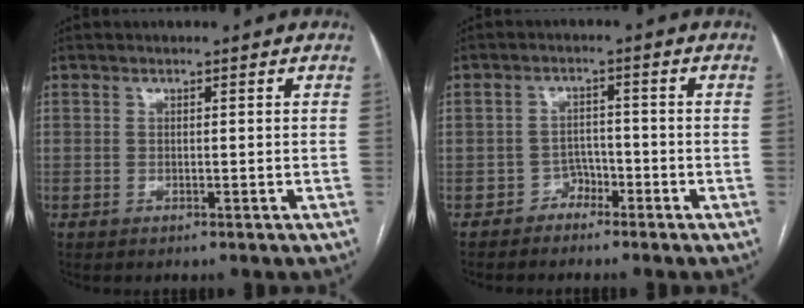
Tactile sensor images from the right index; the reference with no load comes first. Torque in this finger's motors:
{"motor_torque": [-2.14, 0.00, -1.05, -0.21]}